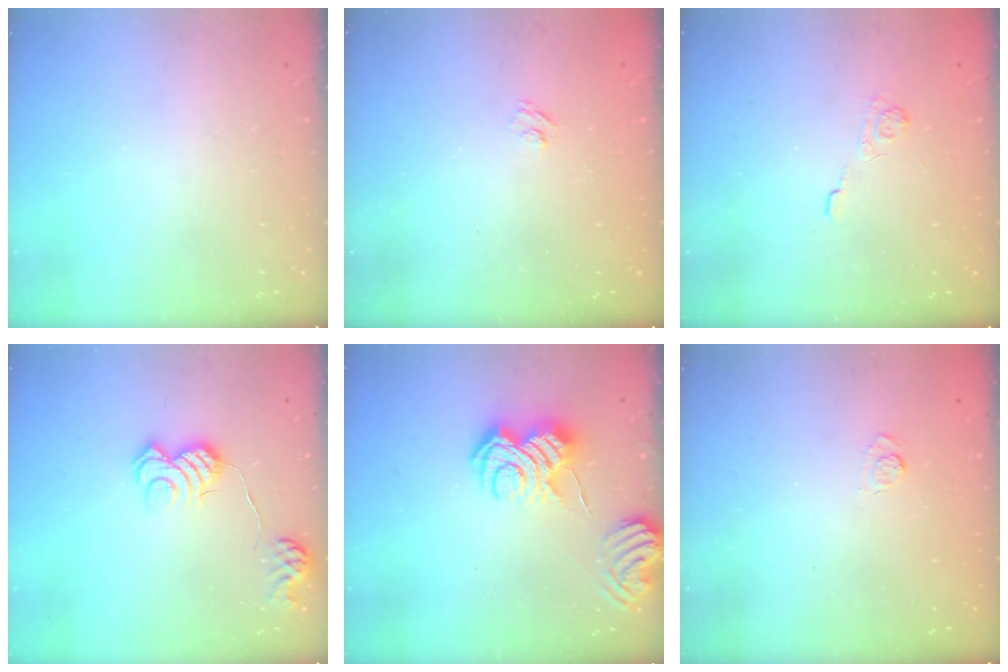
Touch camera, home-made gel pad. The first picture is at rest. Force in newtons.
{"total": 2.7, "press": 2.5, "slide": 0.9}
{"total": 3.7, "press": 3.4, "slide": 1.4}
{"total": 11.1, "press": 11.0, "slide": 1.0}
{"total": 8.5, "press": 8.5, "slide": 0.6}
{"total": 2.2, "press": 1.8, "slide": 1.3}